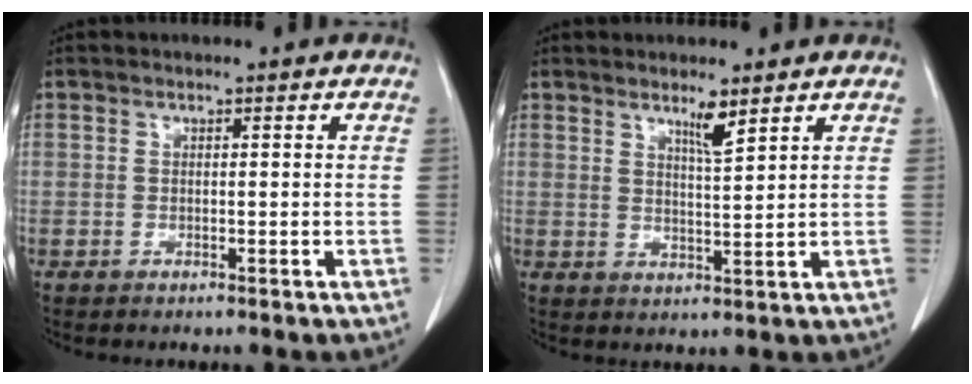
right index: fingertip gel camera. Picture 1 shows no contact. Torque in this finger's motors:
{"motor_torque": [0.09, 0.16, 0.08, 0.03]}